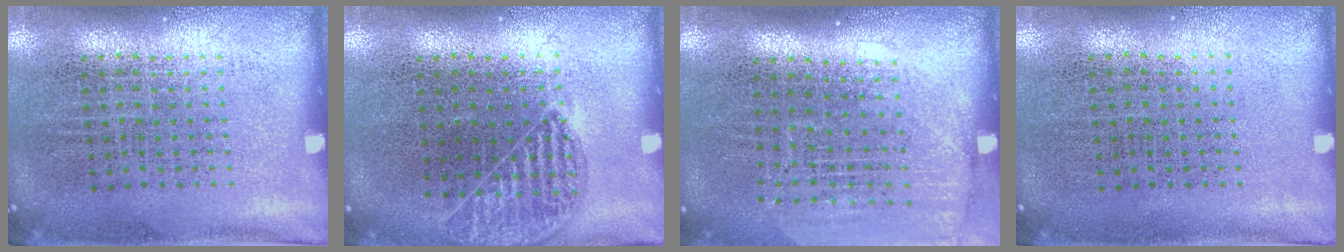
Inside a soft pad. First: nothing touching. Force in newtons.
{"total": 1.0, "press": 1.0, "slide": 0.3}
{"total": 1.8, "press": 1.6, "slide": 0.9}
{"total": 0.0}